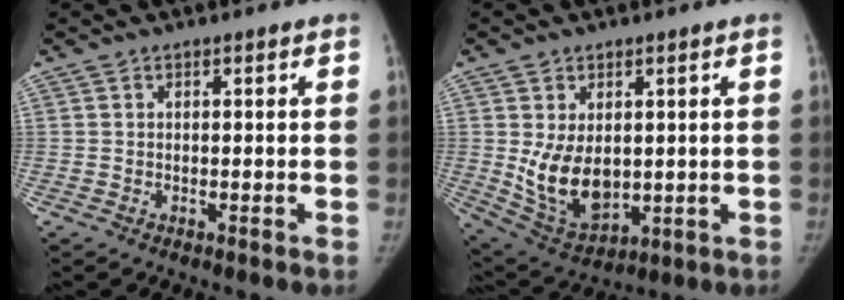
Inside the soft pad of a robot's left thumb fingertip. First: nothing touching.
{"total": 11.4, "force": [0.3, 7.5, 8.6], "torque": [-0.128, -0.015, 0.032]}